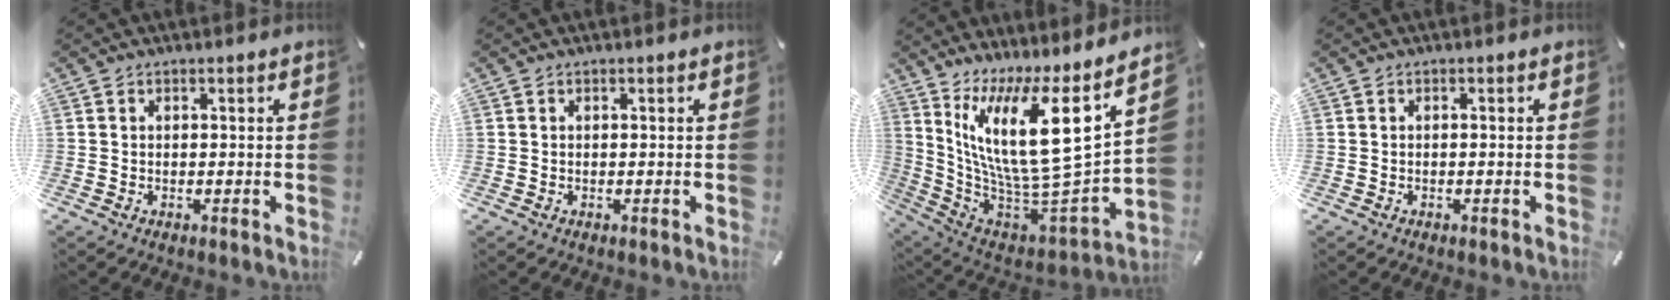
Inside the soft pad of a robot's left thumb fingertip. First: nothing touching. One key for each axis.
{"total": 0.0}
{"total": 20.9, "fx": 8.4, "fy": 5.7, "fz": 18.3, "tx": -0.342, "ty": -0.090, "tz": 0.137}
{"total": 0.7, "fx": -0.3, "fy": 0.1, "fz": 0.6, "tx": -0.011, "ty": -0.002, "tz": -0.005}